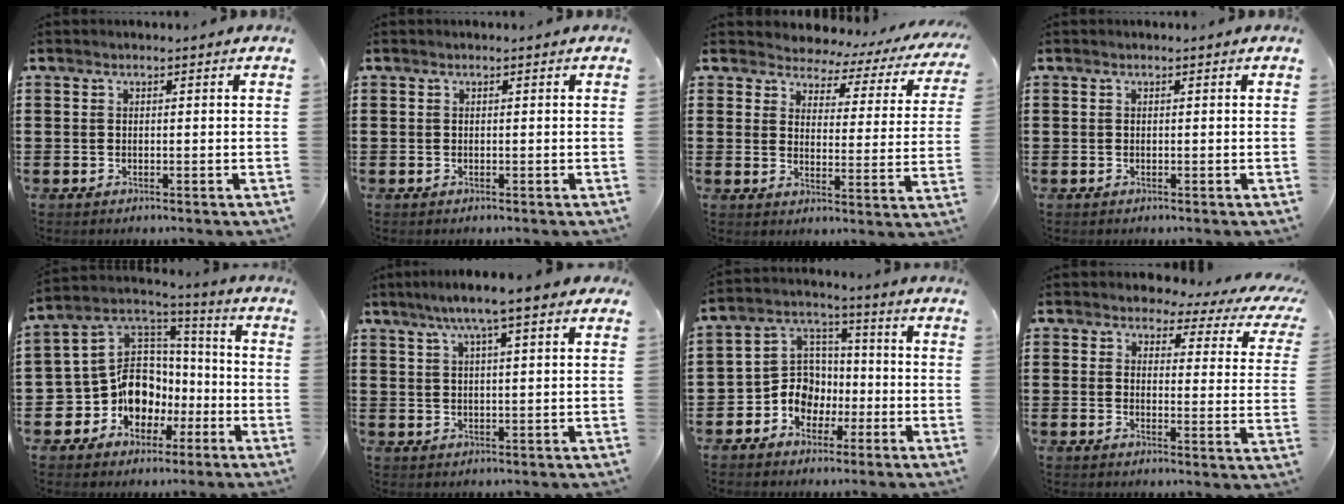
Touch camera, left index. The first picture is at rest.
{"total": 0.0}
{"total": 3.3, "force": [3.0, 1.3, 0.4], "torque": [-0.031, -0.022, 0.045]}
{"total": 0.0}
{"total": 11.2, "force": [-3.7, 9.7, 4.4], "torque": [-0.131, -0.004, -0.065]}
{"total": 6.4, "force": [4.4, 0.4, 4.6], "torque": [-0.099, 0.002, 0.077]}
{"total": 7.7, "force": [-2.5, 6.8, 2.4], "torque": [-0.082, 0.008, -0.052]}
{"total": 3.4, "force": [2.8, 1.4, 1.4], "torque": [-0.038, -0.016, 0.042]}